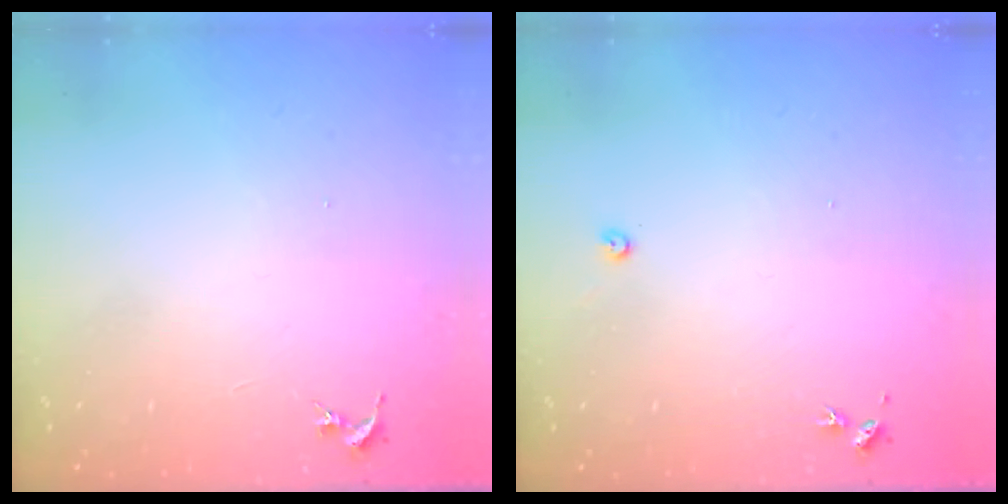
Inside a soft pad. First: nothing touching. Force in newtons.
{"total": 2.4, "press": 2.4, "slide": 0.3}